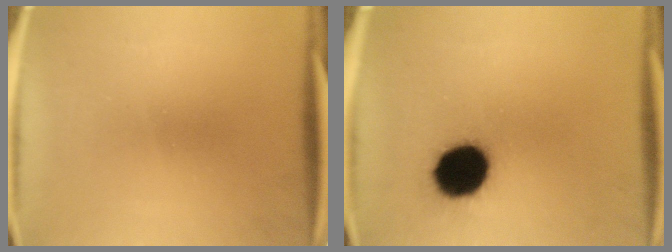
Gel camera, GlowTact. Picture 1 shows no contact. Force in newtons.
{"total": 15.3}